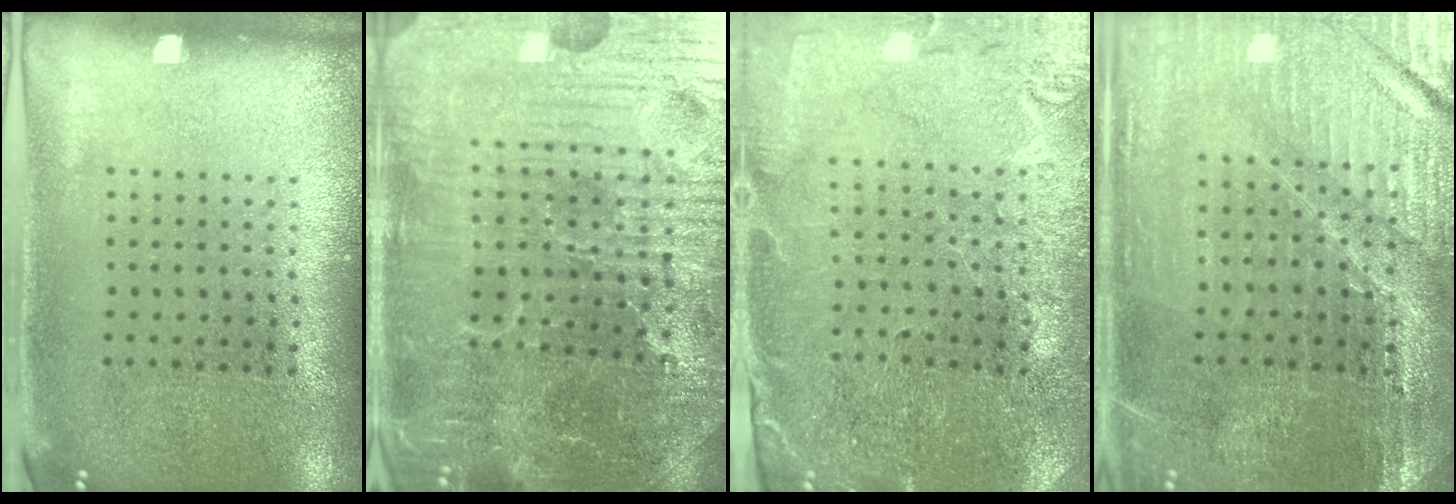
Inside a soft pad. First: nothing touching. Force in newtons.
{"total": 5.6, "press": 5.3, "slide": 1.6}
{"total": 0.5, "press": 0.5, "slide": 0.2}
{"total": 3.1, "press": 3.1, "slide": 0.4}